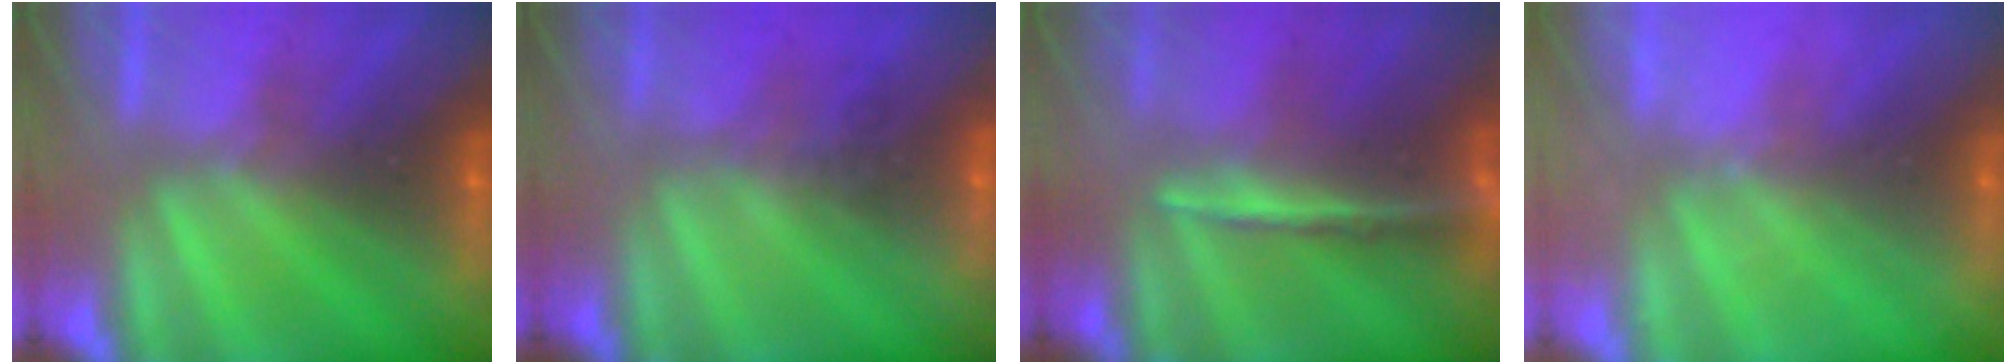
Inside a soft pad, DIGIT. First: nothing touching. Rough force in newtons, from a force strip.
{"total": 1.6}
{"total": 2.0}
{"total": 2.3}